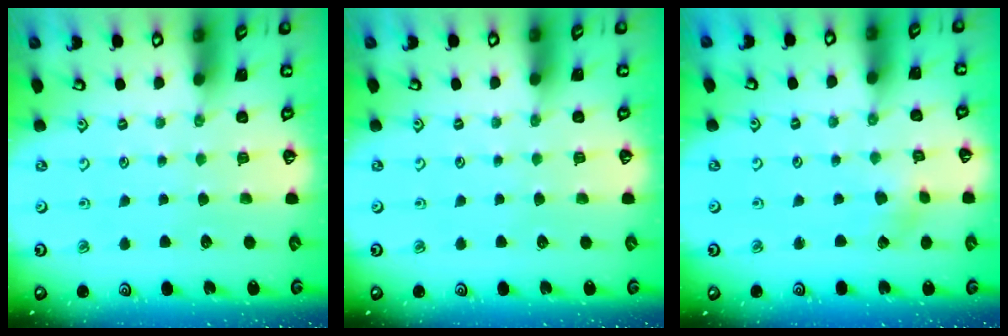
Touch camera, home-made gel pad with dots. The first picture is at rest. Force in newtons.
{"total": 0.0}
{"total": 2.1, "press": 2.1, "slide": 0.2}